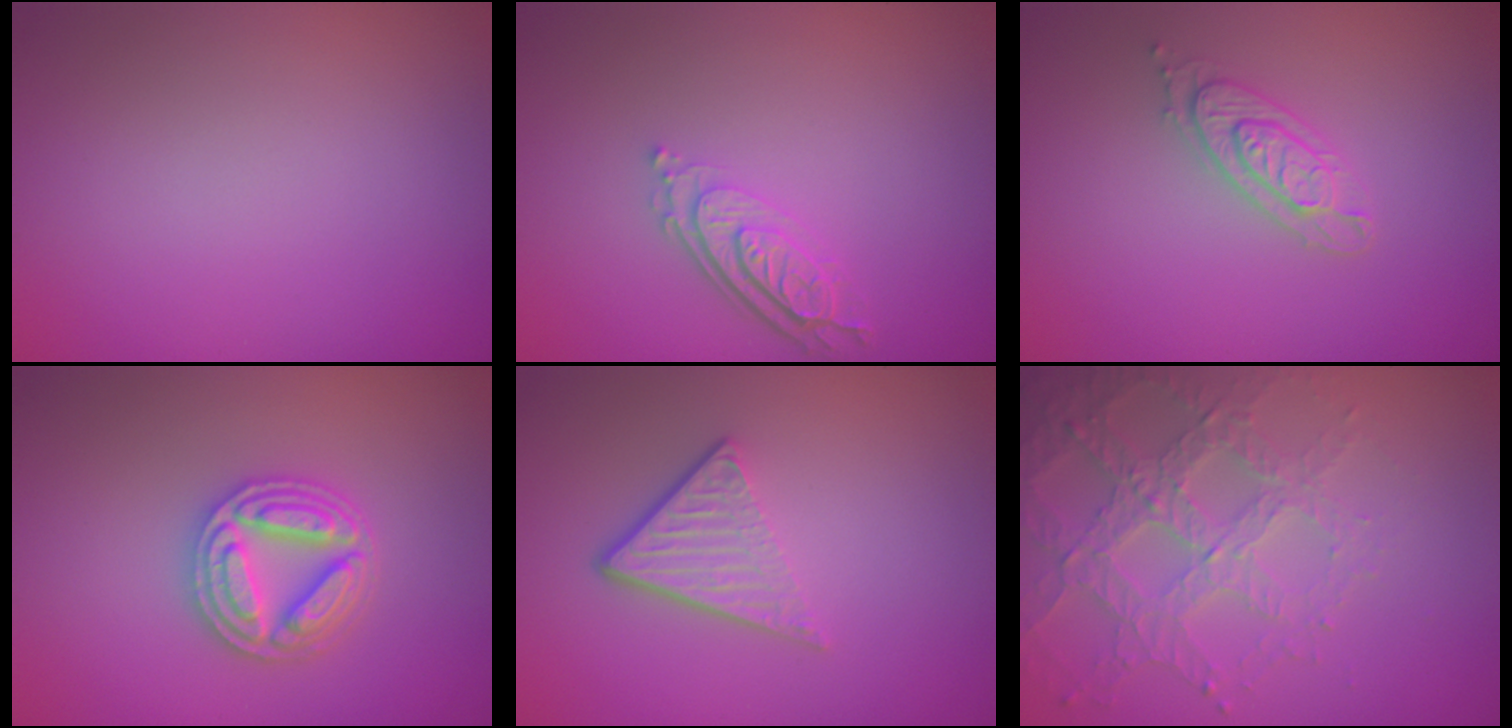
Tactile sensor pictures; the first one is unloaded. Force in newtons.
{"total": 3.3, "press": 2.6, "slide": 2.1}
{"total": 2.2, "press": 2.1, "slide": 0.5}
{"total": 4.7, "press": 4.6, "slide": 0.8}
{"total": 3.9, "press": 2.6, "slide": 2.9}
{"total": 4.5, "press": 4.0, "slide": 2.0}